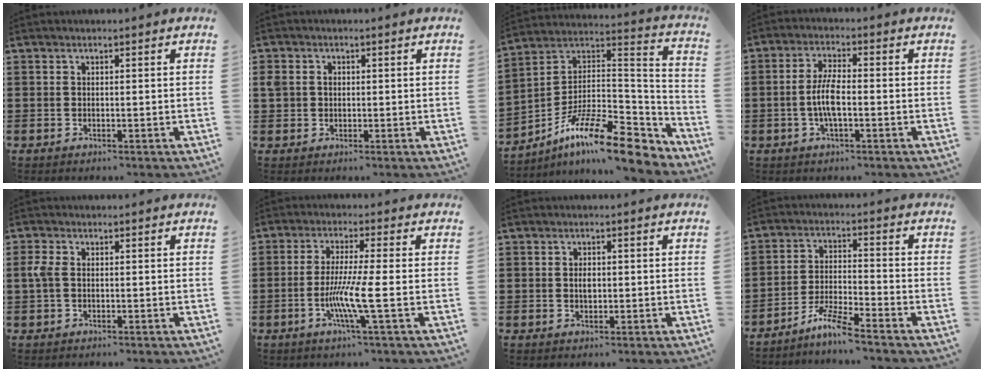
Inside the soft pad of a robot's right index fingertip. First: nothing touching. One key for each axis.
{"total": 2.1, "fx": 0.4, "fy": 1.8, "fz": 1.0, "tx": -0.025, "ty": 0.010, "tz": 0.005}
{"total": 15.1, "fx": -10.4, "fy": 3.7, "fz": 10.3, "tx": -0.183, "ty": 0.024, "tz": -0.183}
{"total": 5.2, "fx": -1.1, "fy": 1.3, "fz": 4.9, "tx": -0.116, "ty": -0.008, "tz": -0.029}
{"total": 2.7, "fx": 0.0, "fy": 1.6, "fz": 2.2, "tx": -0.069, "ty": -0.001, "tz": -0.009}
{"total": 7.5, "fx": -2.0, "fy": -0.2, "fz": 7.2, "tx": -0.145, "ty": -0.021, "tz": -0.041}
{"total": 1.7, "fx": 0.0, "fy": 0.8, "fz": 1.4, "tx": -0.031, "ty": 0.003, "tz": -0.001}
{"total": 5.8, "fx": -5.0, "fy": -0.3, "fz": 2.9, "tx": -0.071, "ty": -0.013, "tz": -0.099}